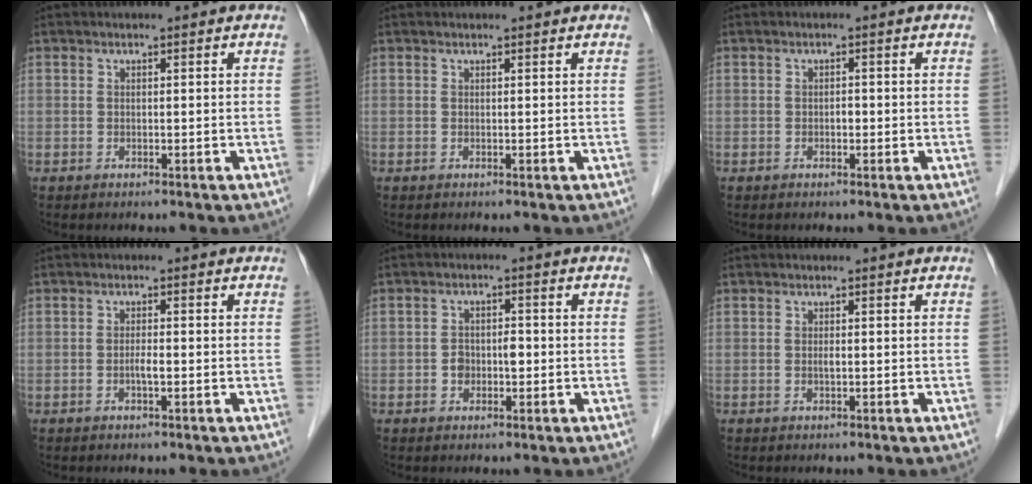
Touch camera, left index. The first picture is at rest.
{"total": 0.7, "force": [0.7, 0.2, 0.2], "torque": [-0.010, 0.004, 0.004]}
{"total": 0.9, "force": [-0.5, 0.5, 0.5], "torque": [-0.006, -0.001, -0.013]}
{"total": 1.5, "force": [-0.8, 0.2, 1.2], "torque": [-0.023, -0.002, -0.016]}
{"total": 2.9, "force": [-0.9, 1.9, 2.0], "torque": [-0.034, 0.008, -0.014]}
{"total": 0.6, "force": [-0.3, 0.1, 0.5], "torque": [-0.008, -0.003, -0.008]}